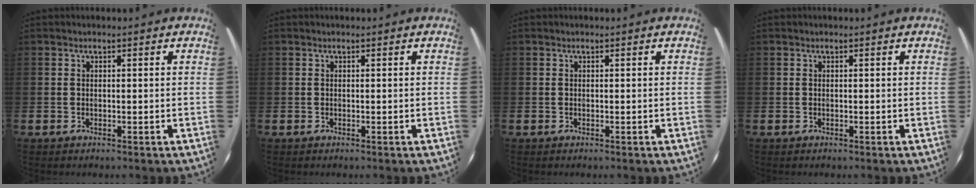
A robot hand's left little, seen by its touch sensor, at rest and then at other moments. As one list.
[{"total": 0.0}, {"total": 0.0}, {"total": 0.0}]